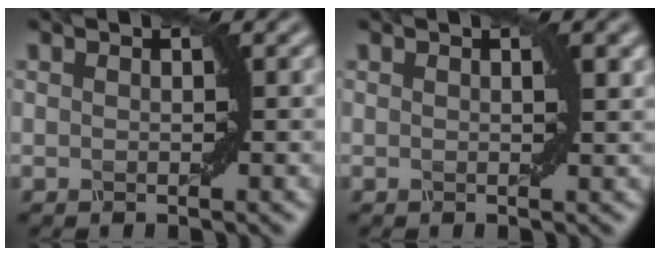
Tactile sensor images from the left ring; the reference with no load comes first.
{"total": 1.0, "force": [0.4, 0.3, 0.9], "torque": [-0.010, 0.003, 0.007]}